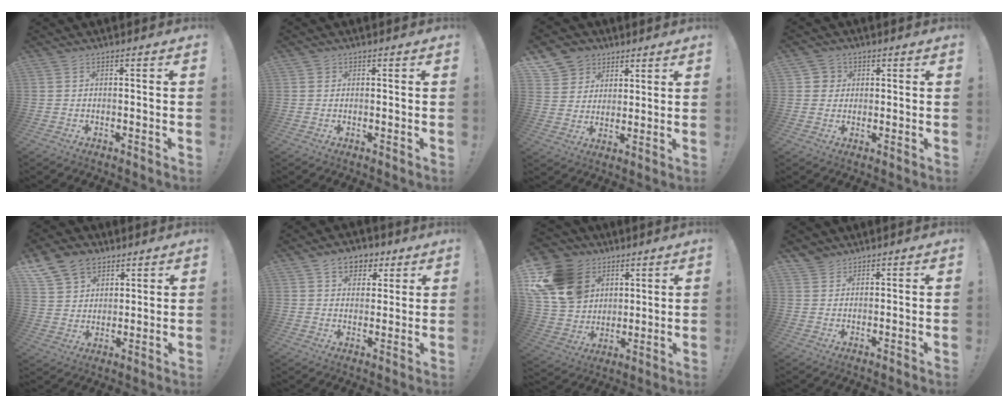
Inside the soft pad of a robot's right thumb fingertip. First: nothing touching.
{"total": 1.0, "force": [0.5, 0.9, 0.1], "torque": [0.003, 0.000, 0.008]}
{"total": 8.3, "force": [4.5, 7.0, 0.9], "torque": [-0.016, -0.032, 0.092]}
{"total": 3.5, "force": [0.7, 3.4, 0.5], "torque": [-0.011, 0.003, 0.014]}
{"total": 12.8, "force": [7.6, 9.4, 4.3], "torque": [-0.074, -0.042, 0.152]}
{"total": 8.2, "force": [4.5, 6.3, 2.9], "torque": [-0.038, -0.018, 0.086]}
{"total": 19.6, "force": [7.7, 15.7, 8.9], "torque": [-0.167, -0.035, 0.169]}
{"total": 3.3, "force": [2.6, 2.0, 0.1], "torque": [0.002, -0.017, 0.049]}